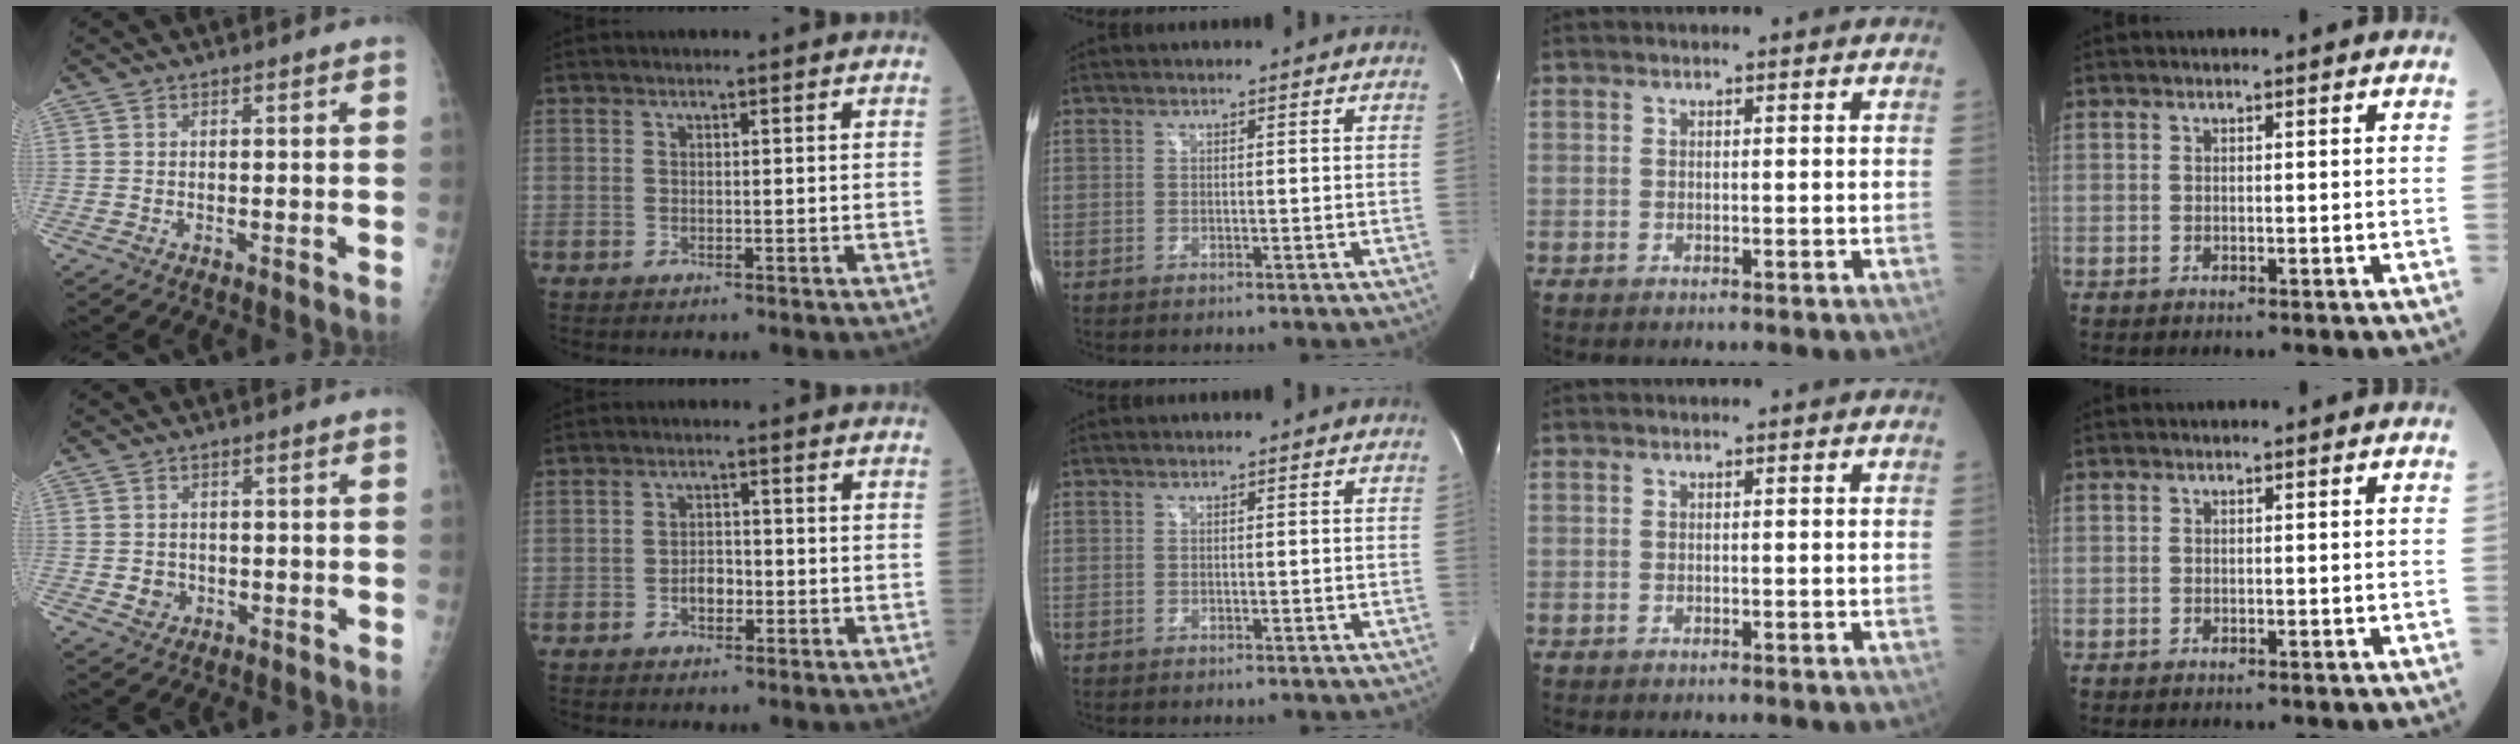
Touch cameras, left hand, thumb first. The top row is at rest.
{"thumb": {"total": 2.5, "force": [-0.4, 2.3, 0.8], "torque": [-0.001, 0.004, 0.000]}, "index": {"total": 2.5, "force": [-1.0, 1.5, 1.8], "torque": [-0.029, 0.006, -0.018]}}